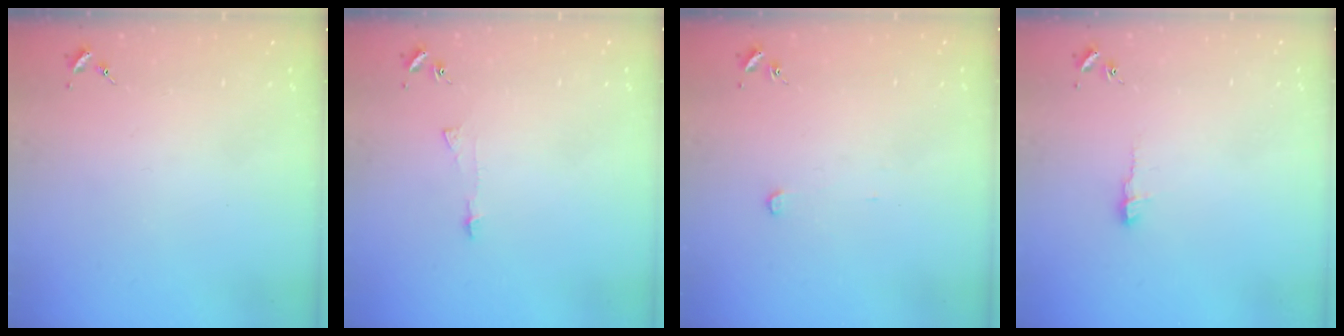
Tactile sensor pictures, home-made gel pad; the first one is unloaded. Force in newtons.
{"total": 3.6, "press": 3.6, "slide": 0.3}
{"total": 2.4, "press": 2.4, "slide": 0.2}
{"total": 4.7, "press": 4.7, "slide": 0.4}